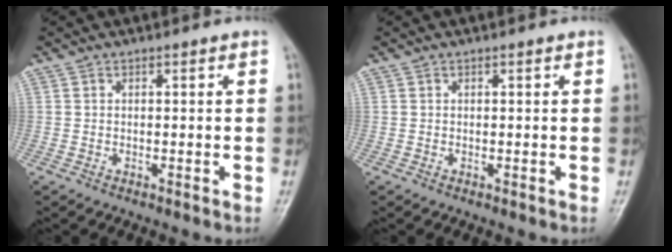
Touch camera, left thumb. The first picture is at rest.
{"total": 0.0}